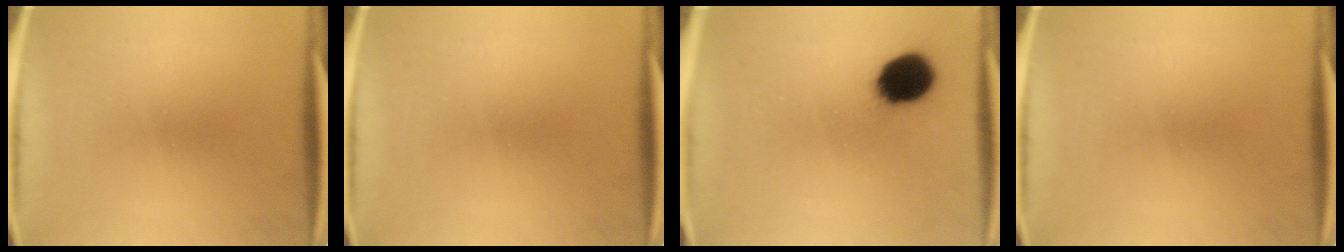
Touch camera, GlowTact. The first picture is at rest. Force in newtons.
{"total": 0.0}
{"total": 11.8}
{"total": 0.0}